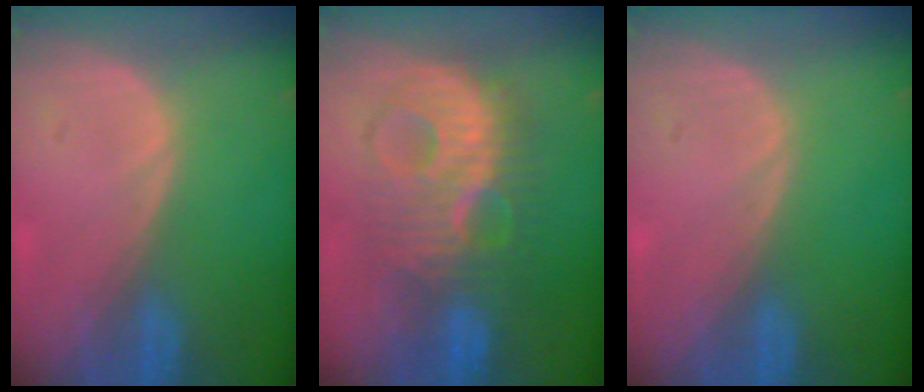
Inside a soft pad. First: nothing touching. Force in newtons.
{"total": 10.1, "press": 10.1, "slide": 0.3}
{"total": 0.0}